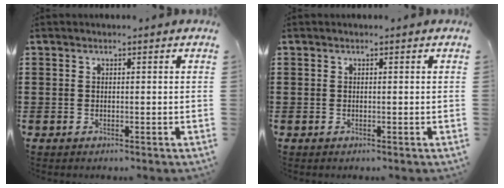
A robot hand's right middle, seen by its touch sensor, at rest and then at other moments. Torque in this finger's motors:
{"motor_torque": [-0.14, 0.13, 0.02, 0.00]}